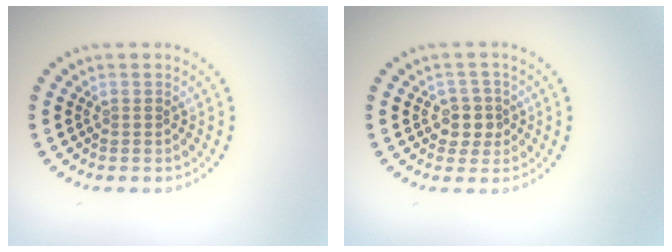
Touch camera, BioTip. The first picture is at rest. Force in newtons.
{"total": 2.3, "press": 2.0, "slide": 1.1}